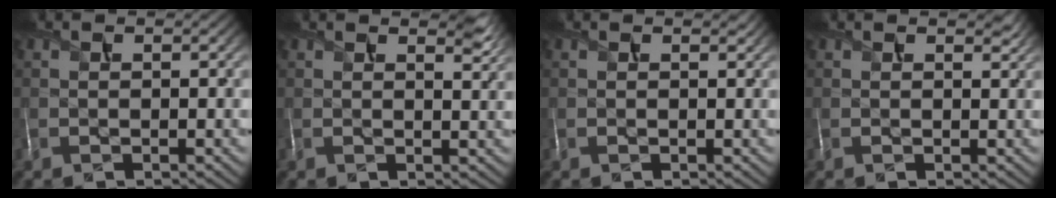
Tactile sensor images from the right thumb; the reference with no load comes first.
{"total": 2.5, "force": [1.8, 0.5, 1.6], "torque": [-0.025, -0.003, 0.033]}
{"total": 0.6, "force": [0.6, 0.1, 0.3], "torque": [-0.008, -0.002, 0.008]}
{"total": 1.2, "force": [1.0, 0.3, 0.6], "torque": [-0.014, -0.005, 0.016]}